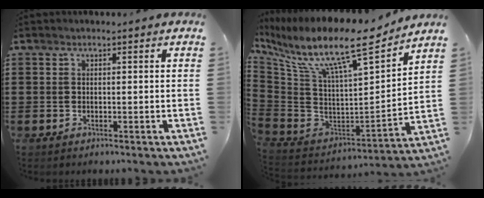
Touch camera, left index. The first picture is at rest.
{"total": 13.1, "force": [9.5, 2.0, 8.8], "torque": [-0.192, -0.065, 0.154]}